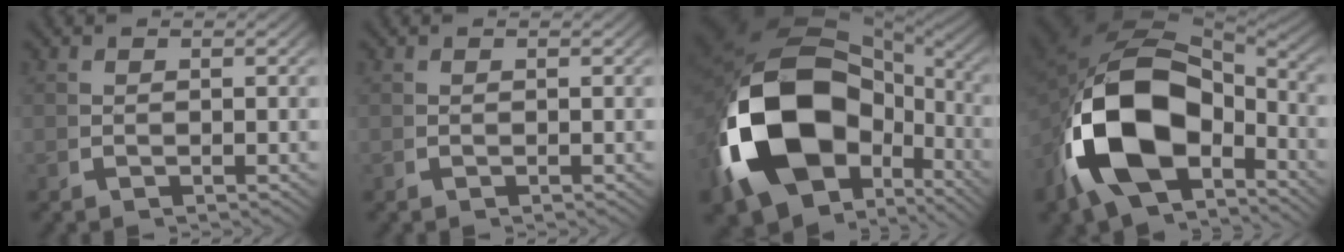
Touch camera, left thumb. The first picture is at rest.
{"total": 0.0}
{"total": 24.7, "force": [-2.4, 16.0, 18.7], "torque": [-0.399, -0.066, -0.009]}
{"total": 20.9, "force": [-2.1, 13.4, 15.9], "torque": [-0.341, -0.058, -0.010]}